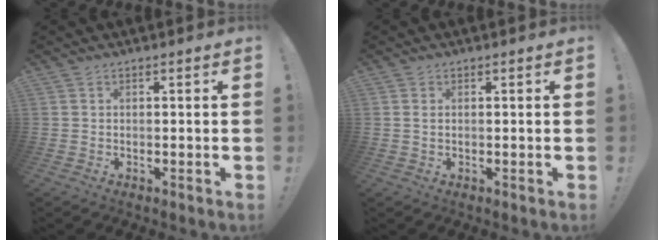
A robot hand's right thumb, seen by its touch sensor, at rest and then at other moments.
{"total": 1.1, "force": [0.3, 0.4, 1.0], "torque": [-0.014, 0.000, 0.004]}